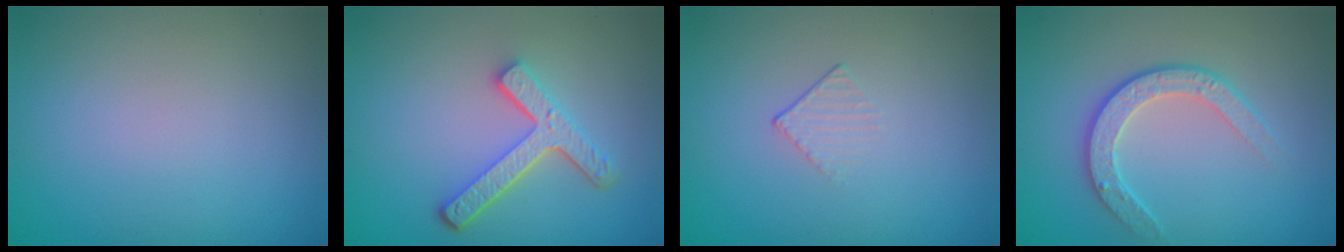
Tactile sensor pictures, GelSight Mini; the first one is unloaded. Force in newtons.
{"total": 4.2, "press": 3.3, "slide": 2.6}
{"total": 1.2, "press": 0.4, "slide": 1.2}
{"total": 3.3, "press": 2.8, "slide": 1.7}